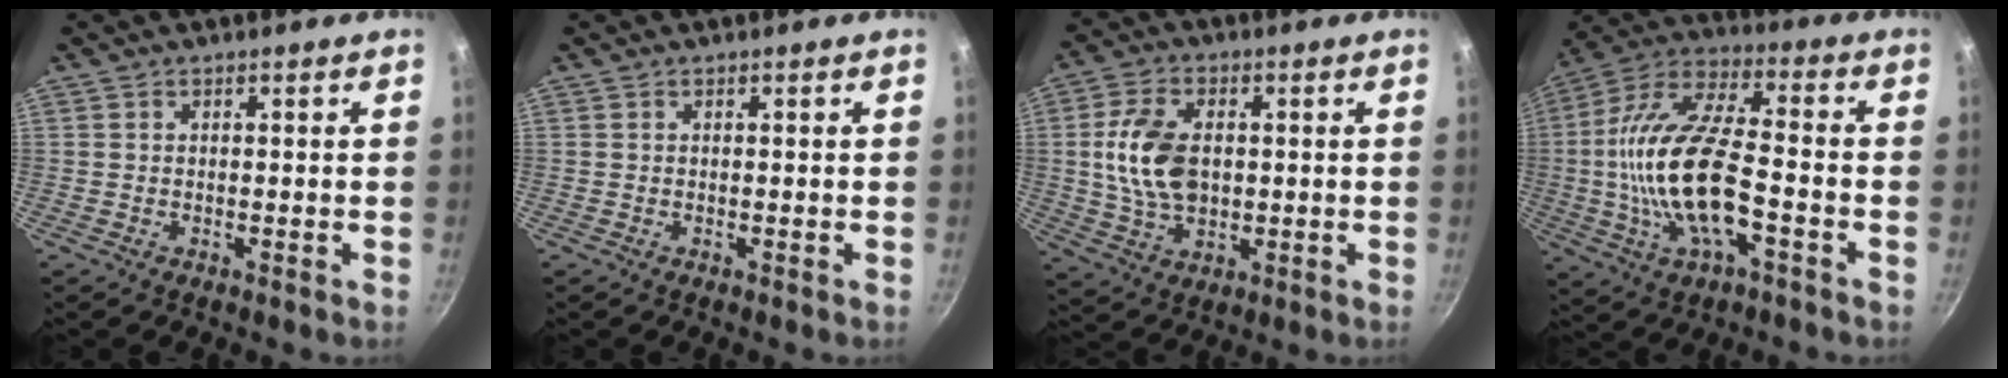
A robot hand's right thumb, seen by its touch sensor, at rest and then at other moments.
{"total": 0.0}
{"total": 12.2, "force": [0.9, 7.9, 9.3], "torque": [-0.163, 0.002, 0.017]}
{"total": 19.6, "force": [-3.8, 7.9, 17.5], "torque": [-0.341, 0.031, -0.083]}